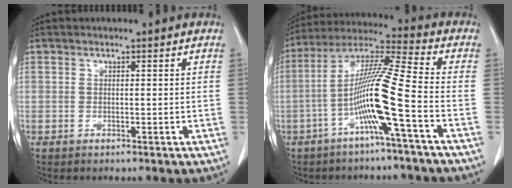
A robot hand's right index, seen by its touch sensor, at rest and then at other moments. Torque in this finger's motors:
{"motor_torque": [2.11, -0.03, 1.01, 0.17]}